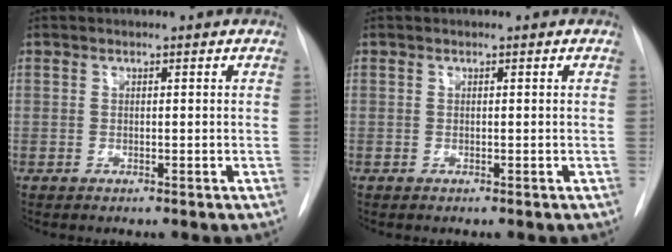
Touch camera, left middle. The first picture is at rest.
{"total": 0.0}